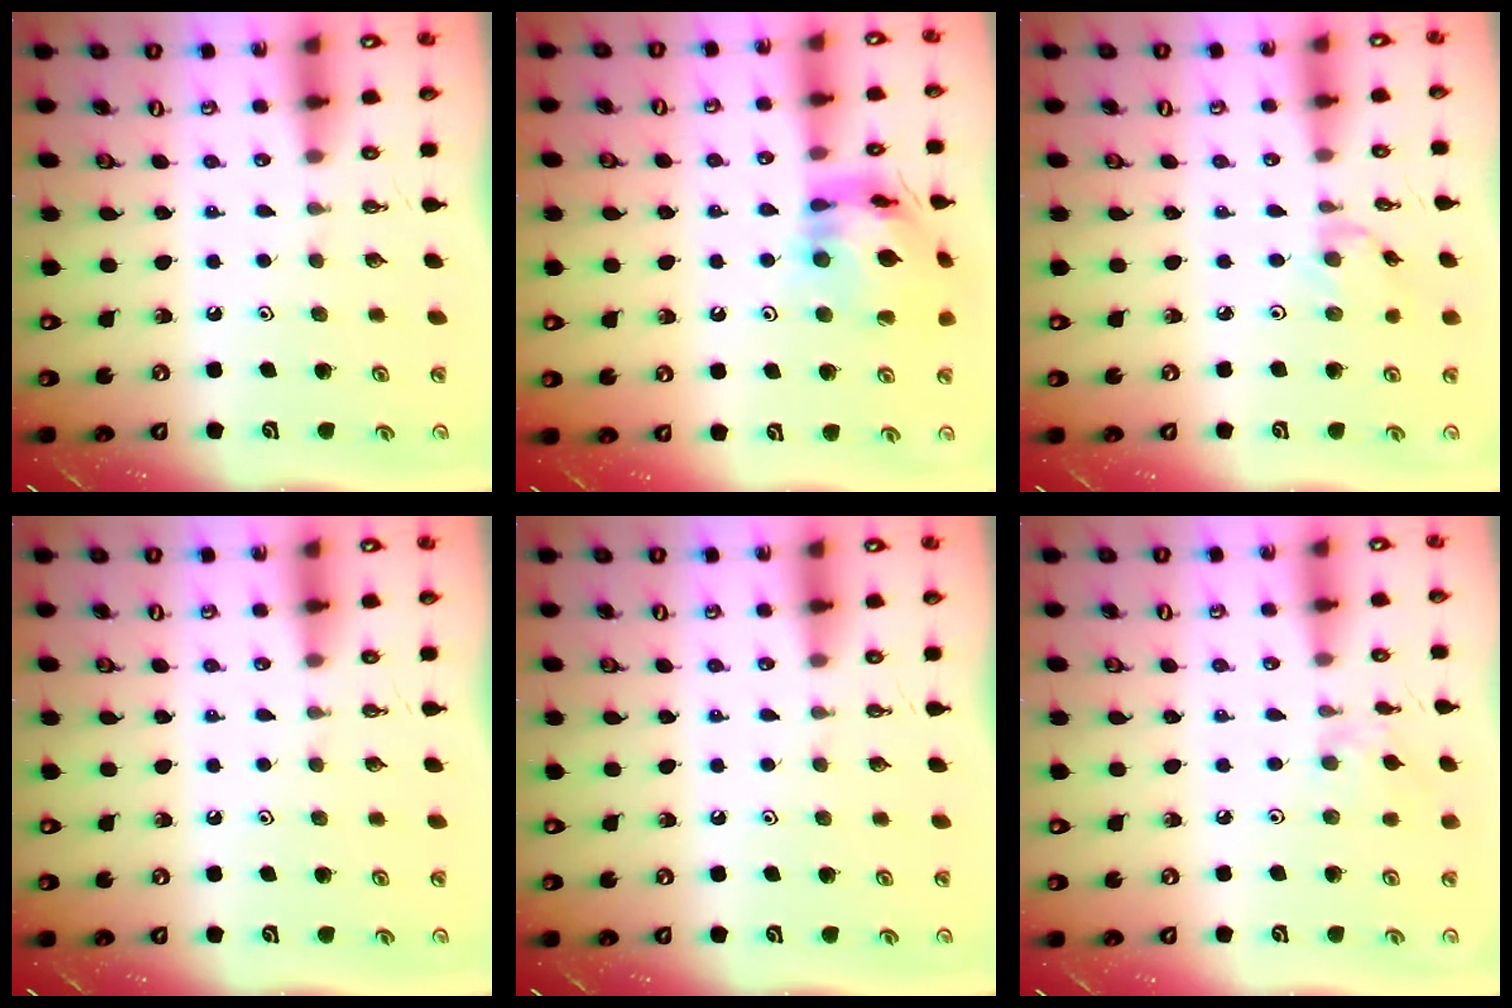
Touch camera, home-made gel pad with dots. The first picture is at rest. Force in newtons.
{"total": 15.8, "press": 15.7, "slide": 1.7}
{"total": 0.7, "press": 0.6, "slide": 0.4}
{"total": 0.0}
{"total": 0.0}
{"total": 3.0, "press": 2.9, "slide": 0.6}